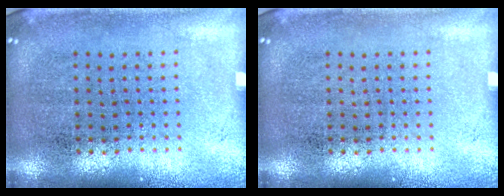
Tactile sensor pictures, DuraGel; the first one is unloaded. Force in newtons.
{"total": 0.0}